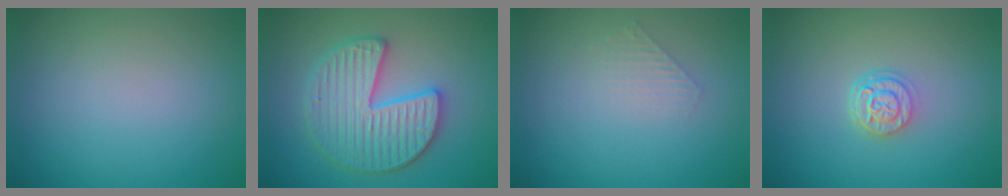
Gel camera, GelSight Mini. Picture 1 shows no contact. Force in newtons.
{"total": 6.0, "press": 5.9, "slide": 1.0}
{"total": 1.3, "press": 1.3, "slide": 0.2}
{"total": 2.7, "press": 2.1, "slide": 1.7}